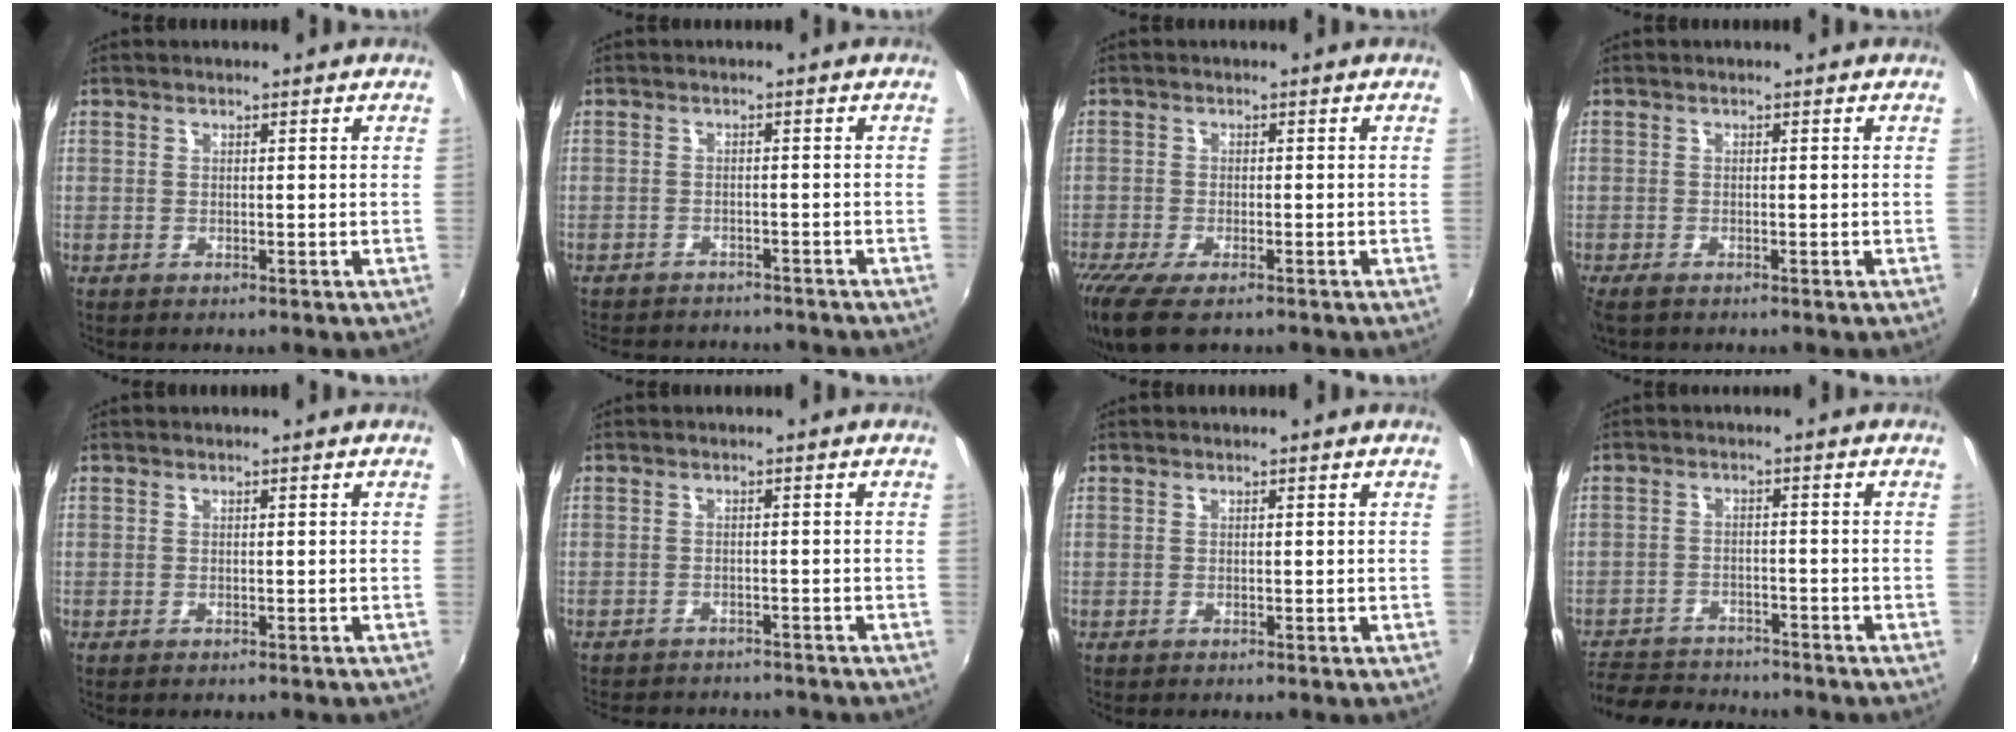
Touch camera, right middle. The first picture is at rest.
{"total": 10.3, "force": [-9.3, 3.1, 3.2], "torque": [-0.079, -0.014, -0.133]}
{"total": 8.8, "force": [-6.3, 2.7, 5.6], "torque": [-0.132, -0.041, -0.115]}
{"total": 2.4, "force": [-1.8, 0.8, 1.3], "torque": [-0.027, -0.013, -0.033]}
{"total": 0.7, "force": [-0.6, 0.2, 0.3], "torque": [-0.006, -0.001, -0.008]}
{"total": 8.8, "force": [-8.0, 2.6, 2.7], "torque": [-0.068, -0.017, -0.115]}
{"total": 0.0}
{"total": 12.0, "force": [-10.5, 4.5, 3.6], "torque": [-0.106, 0.001, -0.168]}